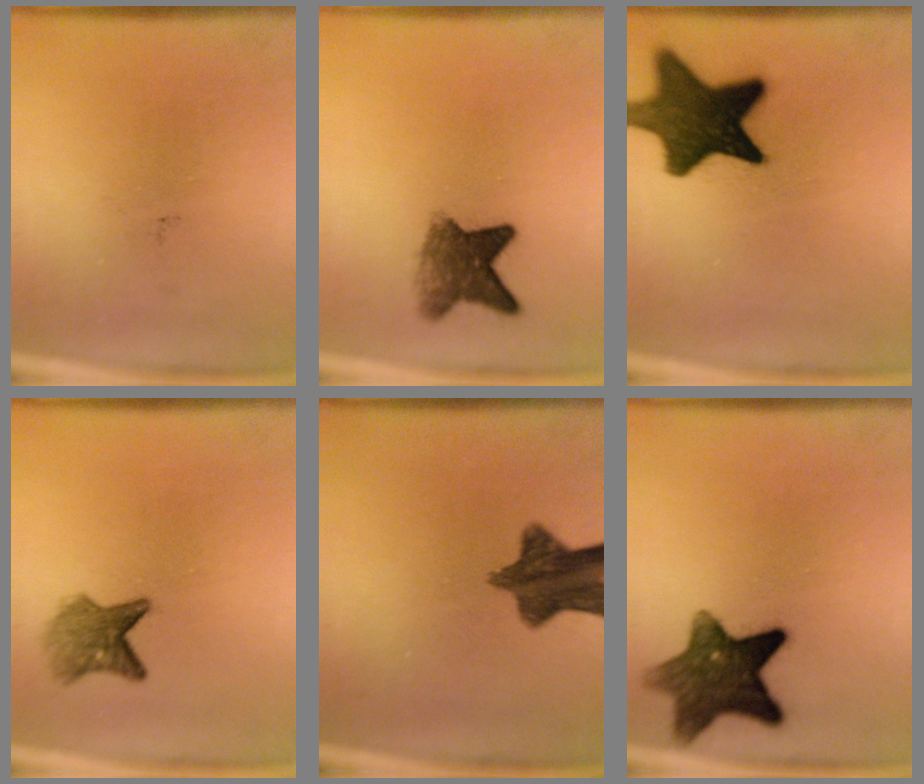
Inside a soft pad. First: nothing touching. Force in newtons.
{"total": 6.2}
{"total": 14.3}
{"total": 4.2}
{"total": 10.3}
{"total": 10.7}